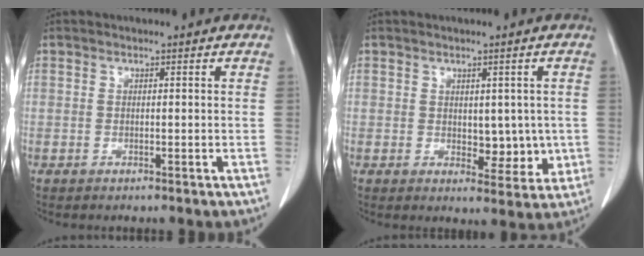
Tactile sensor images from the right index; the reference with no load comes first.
{"total": 5.2, "force": [-0.1, 3.1, 4.2], "torque": [-0.040, -0.006, 0.009]}